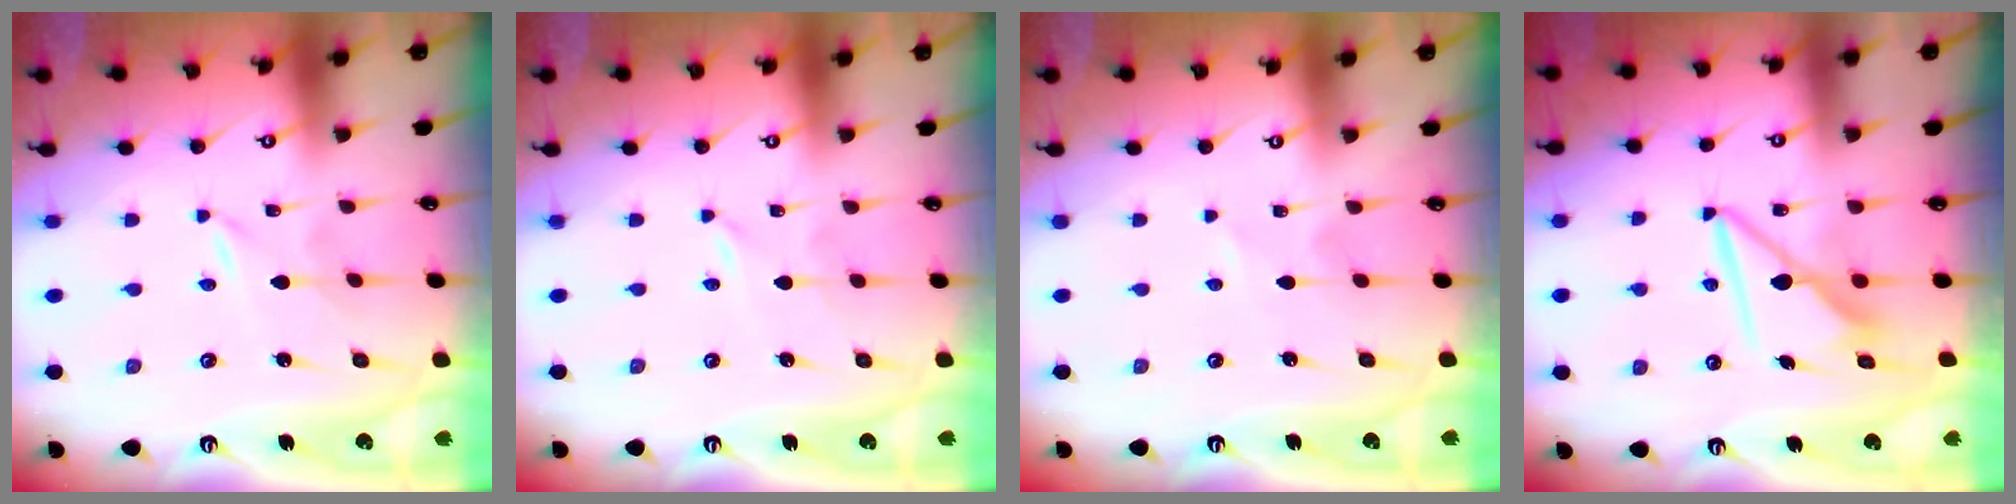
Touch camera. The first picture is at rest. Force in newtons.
{"total": 0.0}
{"total": 0.8, "press": 0.8, "slide": 0.2}
{"total": 8.0, "press": 8.0, "slide": 0.8}